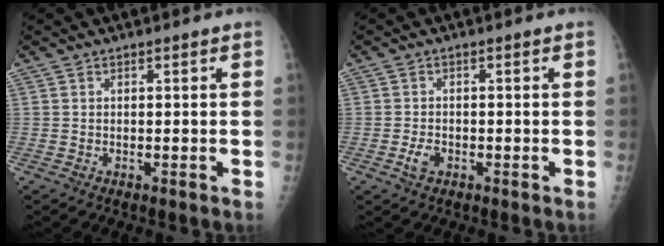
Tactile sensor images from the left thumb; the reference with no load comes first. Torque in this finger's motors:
{"motor_torque": [-0.13, 0.07, 0.08, 0.00, 0.00]}